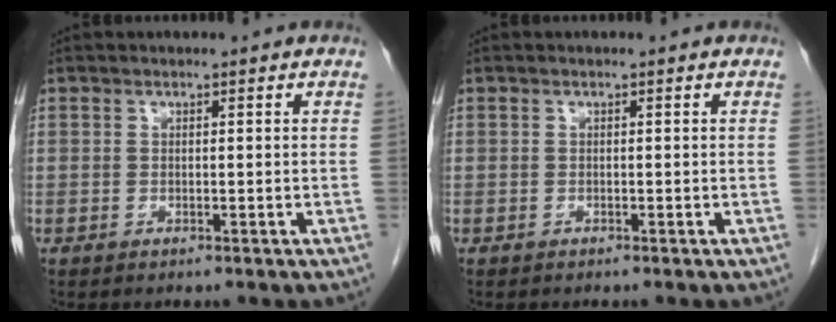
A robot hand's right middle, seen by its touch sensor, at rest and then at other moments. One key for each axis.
{"total": 0.0}